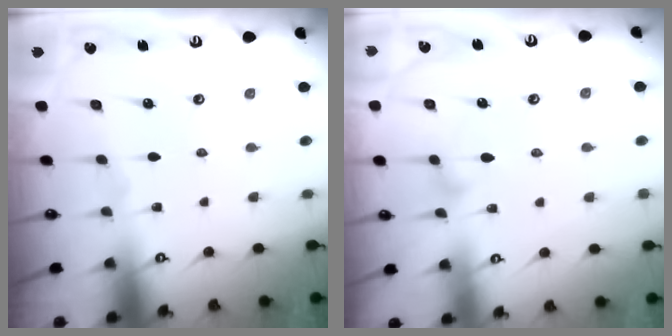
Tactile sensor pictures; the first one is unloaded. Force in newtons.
{"total": 8.4, "press": 8.4, "slide": 0.5}